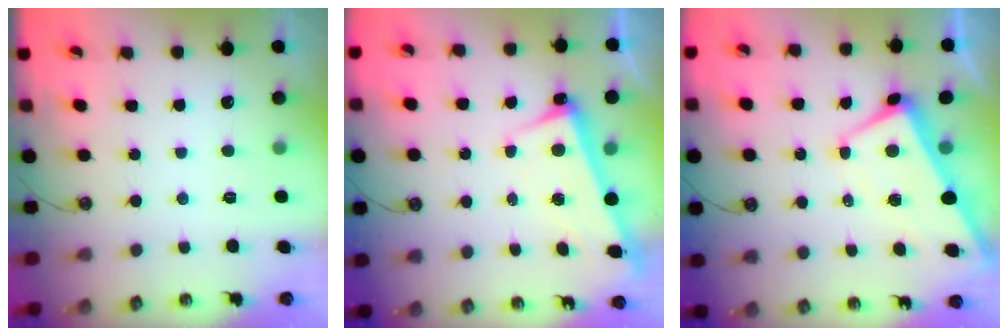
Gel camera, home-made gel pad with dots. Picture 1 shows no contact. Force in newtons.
{"total": 3.4, "press": 3.2, "slide": 1.0}
{"total": 1.5, "press": 1.4, "slide": 0.7}